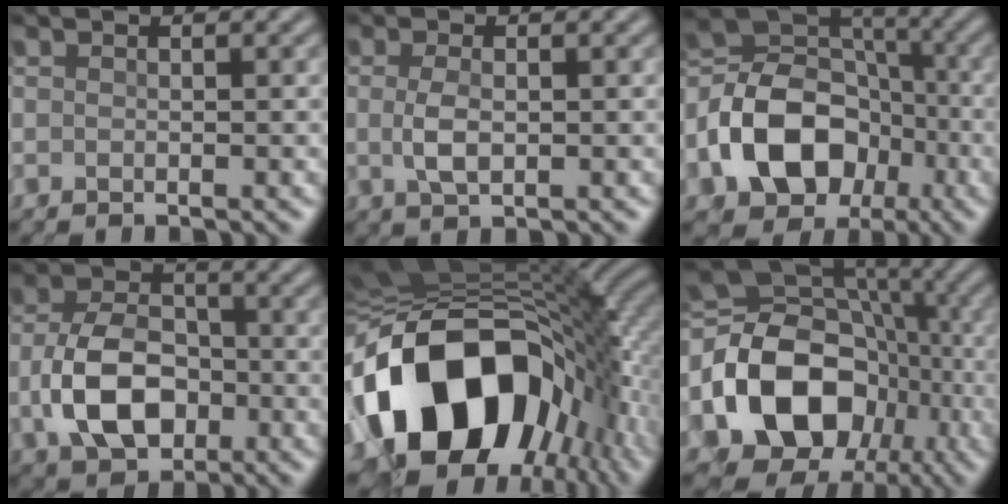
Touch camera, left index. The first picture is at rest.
{"total": 2.3, "force": [0.1, 0.9, 2.1], "torque": [-0.055, 0.001, 0.005]}
{"total": 13.1, "force": [-3.9, 9.9, 7.7], "torque": [-0.168, -0.008, -0.072]}
{"total": 7.8, "force": [-2.2, 5.0, 5.5], "torque": [-0.115, 0.004, -0.043]}
{"total": 18.3, "force": [-4.6, 12.7, 12.3], "torque": [-0.241, -0.012, -0.072]}
{"total": 15.8, "force": [-2.6, 12.0, 10.0], "torque": [-0.199, -0.009, -0.030]}